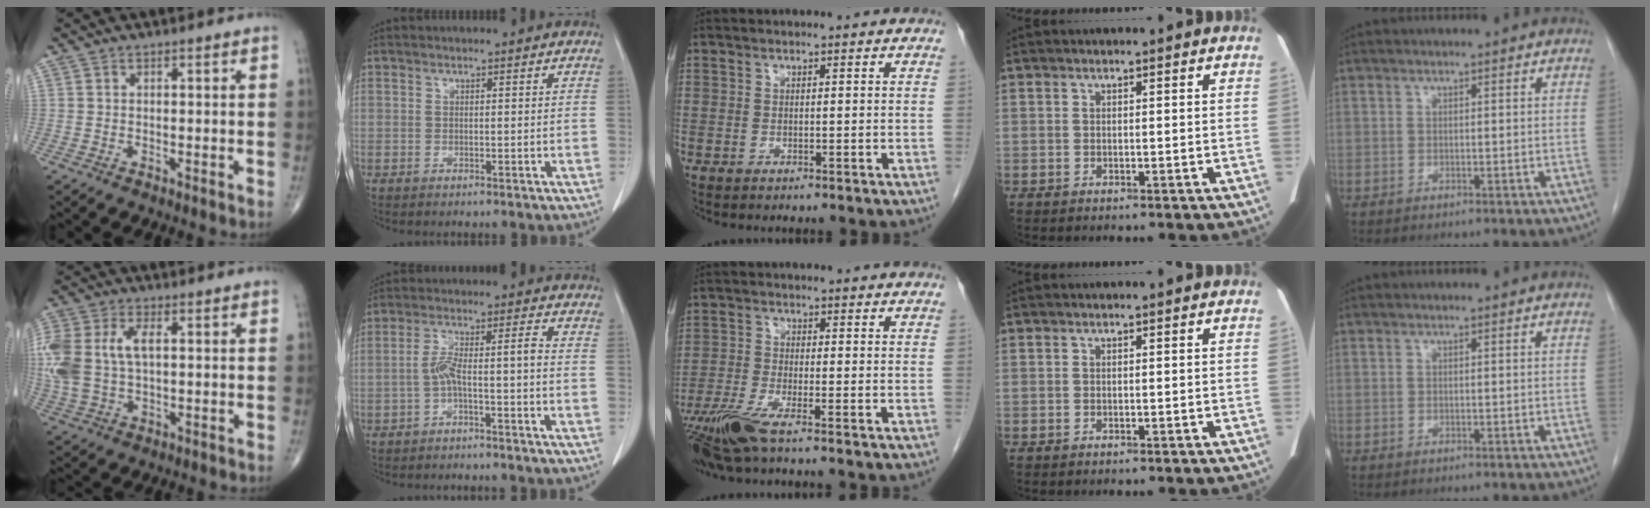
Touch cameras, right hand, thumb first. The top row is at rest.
{"thumb": {"total": 14.7, "force": [1.7, 8.7, 11.7], "torque": [-0.297, 0.010, 0.037]}, "index": {"total": 4.8, "force": [-1.8, 0.2, 4.5], "torque": [-0.093, 0.027, -0.028]}, "middle": {"total": 6.9, "force": [-4.9, 0.1, 4.9], "torque": [-0.100, -0.019, -0.096]}}